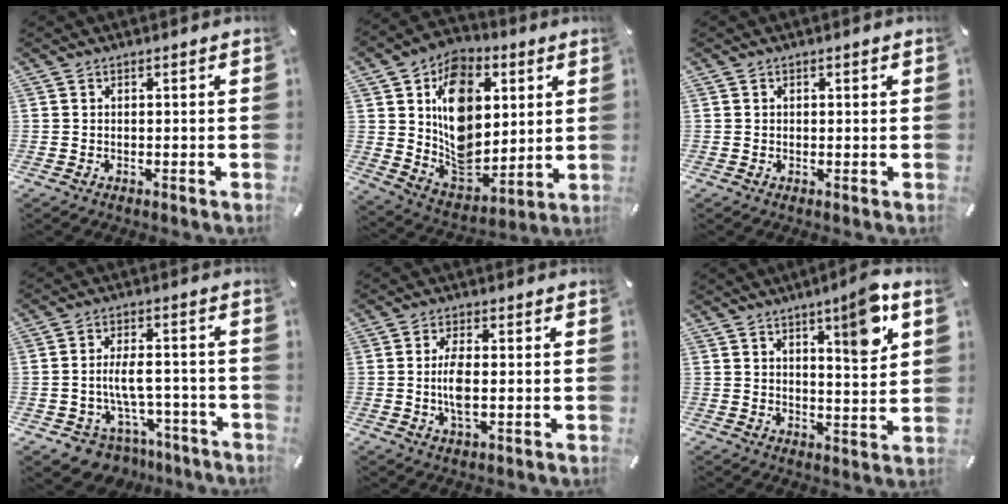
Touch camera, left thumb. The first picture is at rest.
{"total": 15.7, "force": [3.1, 12.8, 8.6], "torque": [-0.130, -0.020, 0.064]}
{"total": 0.8, "force": [0.2, 0.7, 0.2], "torque": [-0.003, 0.006, 0.002]}
{"total": 9.3, "force": [-2.6, 6.9, 5.6], "torque": [-0.110, 0.023, -0.036]}
{"total": 5.9, "force": [-0.3, 2.3, 5.4], "torque": [-0.119, -0.004, -0.011]}
{"total": 10.3, "force": [5.3, 2.7, 8.4], "torque": [-0.107, -0.031, 0.078]}